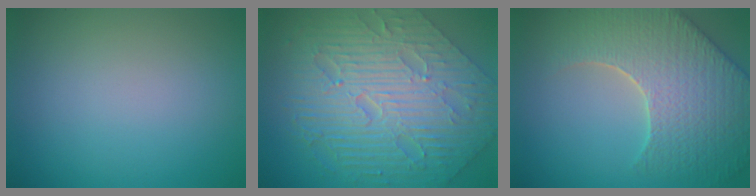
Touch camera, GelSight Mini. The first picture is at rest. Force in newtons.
{"total": 10.7, "press": 7.2, "slide": 8.0}
{"total": 7.8, "press": 6.2, "slide": 4.8}